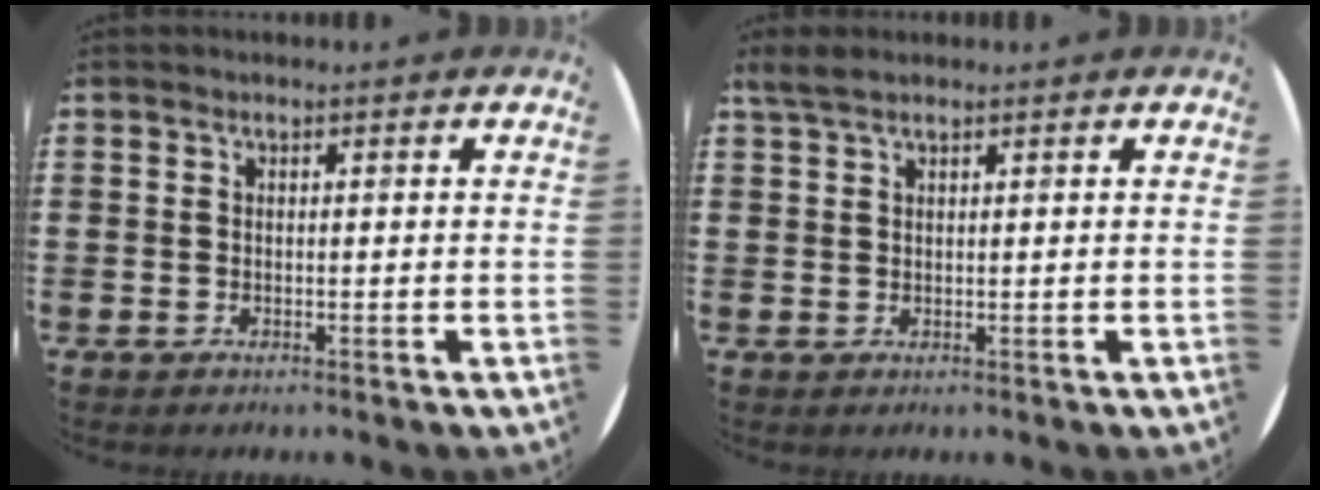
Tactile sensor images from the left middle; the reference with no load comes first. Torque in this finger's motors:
{"motor_torque": [0.48, -0.37, 0.08, 0.04]}